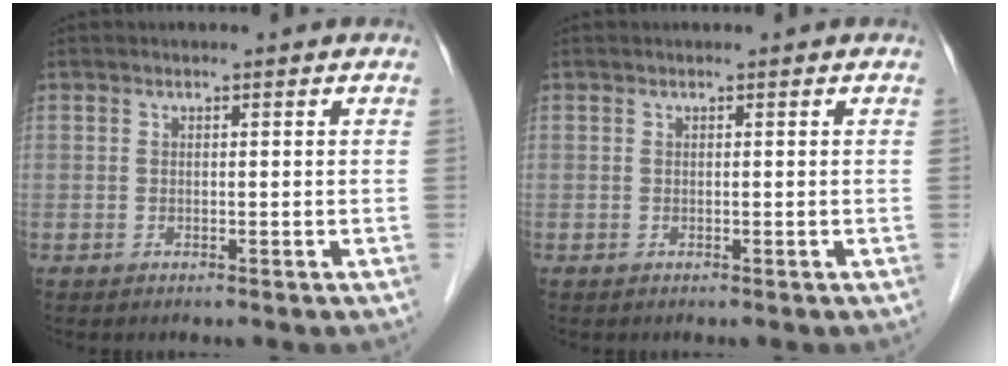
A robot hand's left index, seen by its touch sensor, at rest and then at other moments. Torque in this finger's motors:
{"motor_torque": [0.00, 0.00, 0.00, 0.00]}